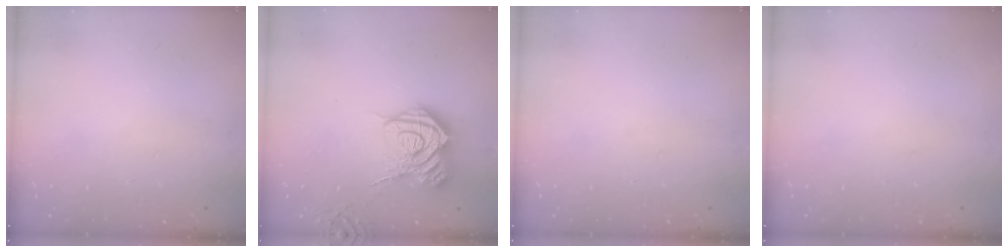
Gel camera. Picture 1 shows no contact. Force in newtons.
{"total": 16.2, "press": 16.1, "slide": 1.9}
{"total": 0.0}
{"total": 0.0}